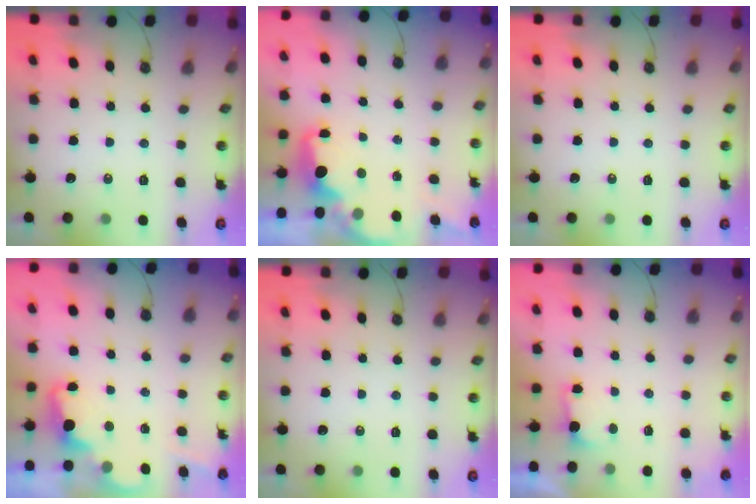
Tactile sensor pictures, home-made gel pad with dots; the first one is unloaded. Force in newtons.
{"total": 2.3, "press": 2.0, "slide": 1.1}
{"total": 0.0}
{"total": 2.4, "press": 2.3, "slide": 0.5}
{"total": 0.0}
{"total": 2.1, "press": 1.9, "slide": 0.8}